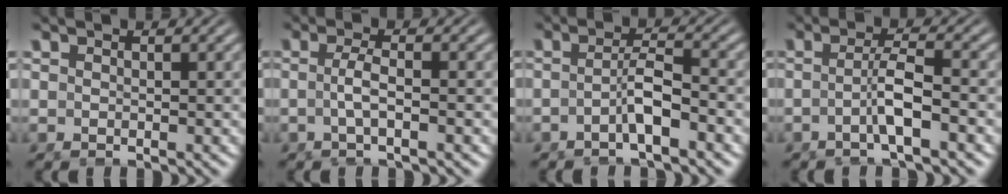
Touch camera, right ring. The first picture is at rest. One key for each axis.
{"total": 2.2, "fx": -0.8, "fy": -0.4, "fz": 2.0, "tx": -0.043, "ty": -0.008, "tz": -0.009}
{"total": 2.8, "fx": -1.7, "fy": 0.0, "fz": 2.3, "tx": -0.037, "ty": -0.009, "tz": -0.024}
{"total": 2.9, "fx": -1.3, "fy": -0.4, "fz": 2.6, "tx": -0.047, "ty": -0.005, "tz": -0.019}